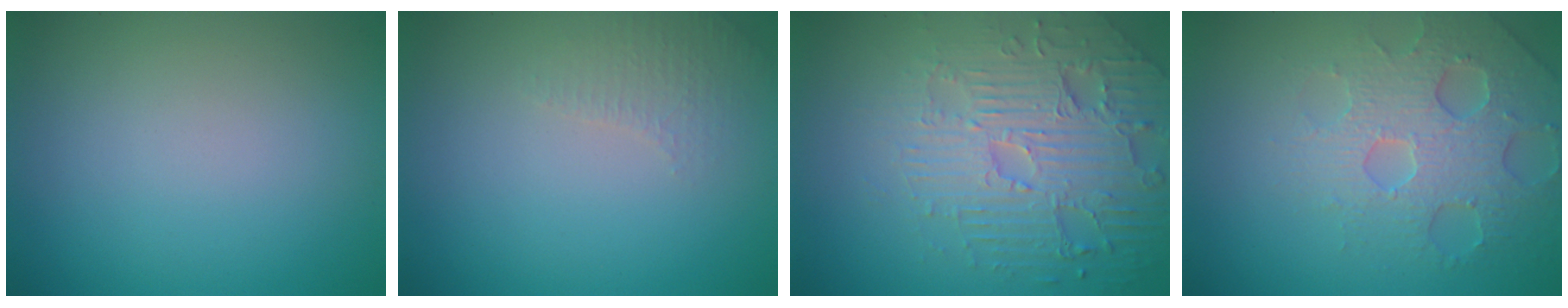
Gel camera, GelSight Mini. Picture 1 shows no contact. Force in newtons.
{"total": 1.6, "press": 1.6, "slide": 0.4}
{"total": 6.2, "press": 5.0, "slide": 3.7}
{"total": 4.3, "press": 4.2, "slide": 0.7}